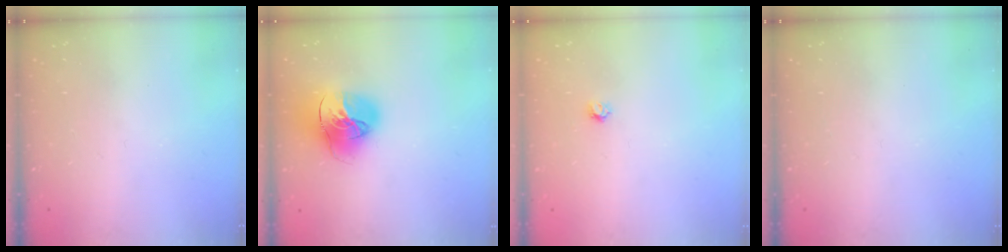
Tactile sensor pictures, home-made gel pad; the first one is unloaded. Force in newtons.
{"total": 20.1, "press": 20.0, "slide": 2.1}
{"total": 3.3, "press": 3.3, "slide": 0.3}
{"total": 0.0}